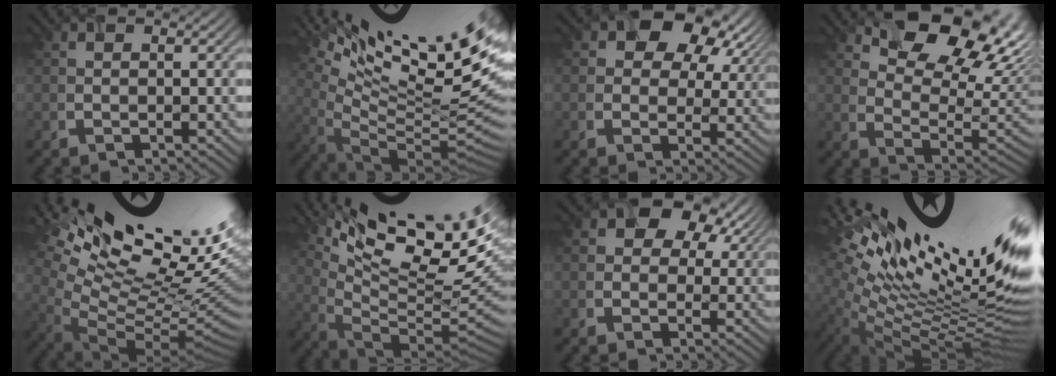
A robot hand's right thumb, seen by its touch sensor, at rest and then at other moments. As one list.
[{"total": 16.8, "force": [8.8, 3.6, 13.8], "torque": [-0.208, 0.002, 0.149]}, {"total": 10.1, "force": [4.1, 7.1, 5.8], "torque": [-0.095, 0.004, 0.066]}, {"total": 12.4, "force": [5.9, 7.2, 8.2], "torque": [-0.130, -0.003, 0.102]}, {"total": 18.0, "force": [9.2, 6.8, 13.8], "torque": [-0.227, 0.029, 0.173]}, {"total": 15.1, "force": [8.7, 4.1, 11.6], "torque": [-0.182, 0.004, 0.149]}, {"total": 9.0, "force": [4.1, 6.6, 4.6], "torque": [-0.088, 0.011, 0.056]}, {"total": 19.5, "force": [6.9, 7.3, 16.7], "torque": [-0.248, 0.013, 0.126]}]